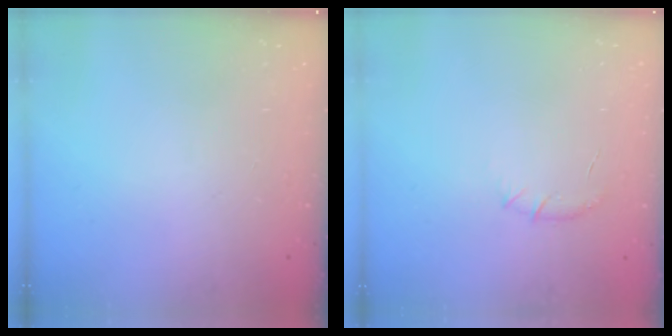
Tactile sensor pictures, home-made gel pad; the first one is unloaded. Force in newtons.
{"total": 5.7, "press": 5.6, "slide": 1.5}